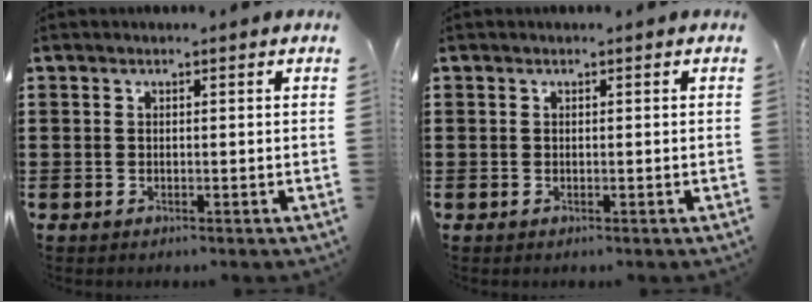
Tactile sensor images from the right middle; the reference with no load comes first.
{"total": 0.0}